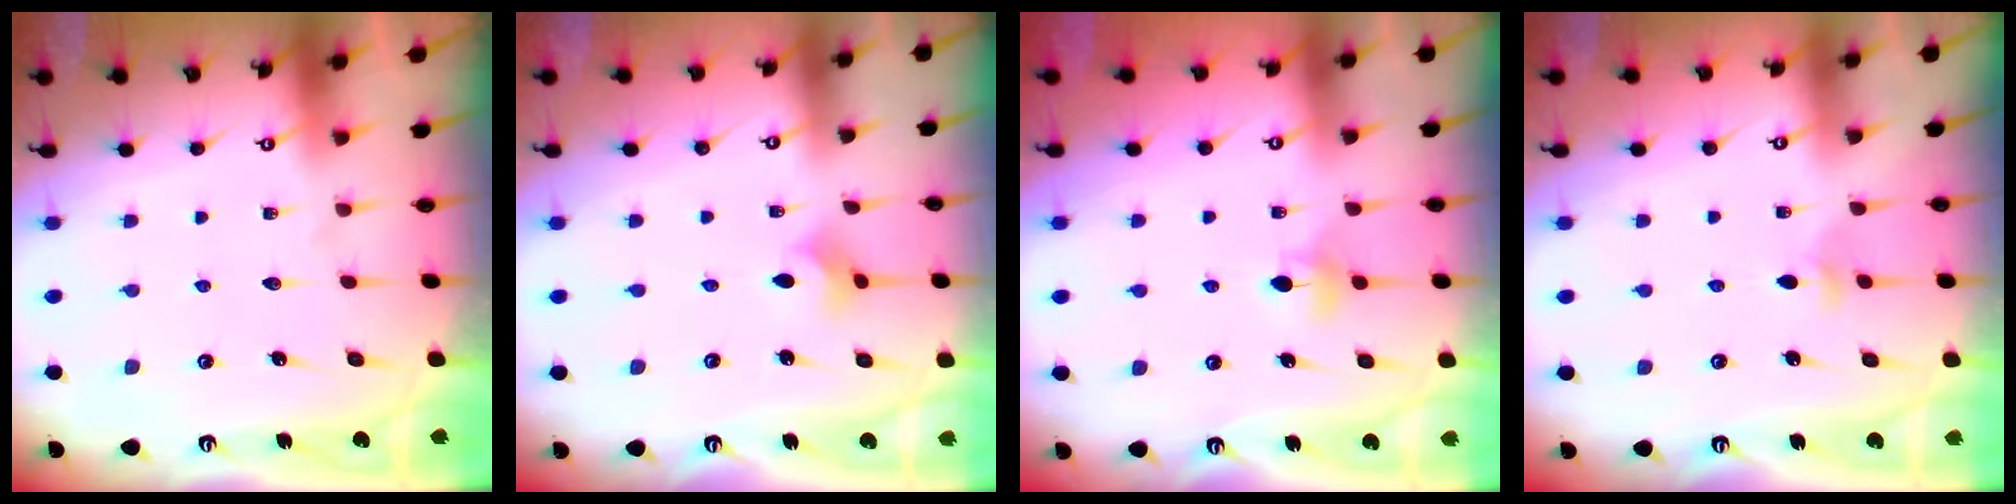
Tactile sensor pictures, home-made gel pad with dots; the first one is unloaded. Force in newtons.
{"total": 3.6, "press": 3.6, "slide": 0.4}
{"total": 4.4, "press": 4.4, "slide": 0.7}
{"total": 4.2, "press": 4.1, "slide": 0.9}